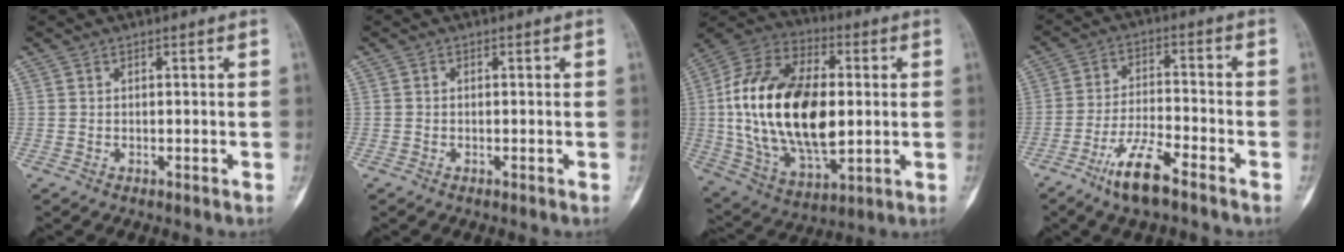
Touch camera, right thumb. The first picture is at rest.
{"total": 0.0}
{"total": 27.0, "force": [1.1, 14.9, 22.5], "torque": [-0.419, -0.001, 0.023]}
{"total": 9.1, "force": [-6.1, 2.1, 6.5], "torque": [-0.127, 0.027, -0.116]}